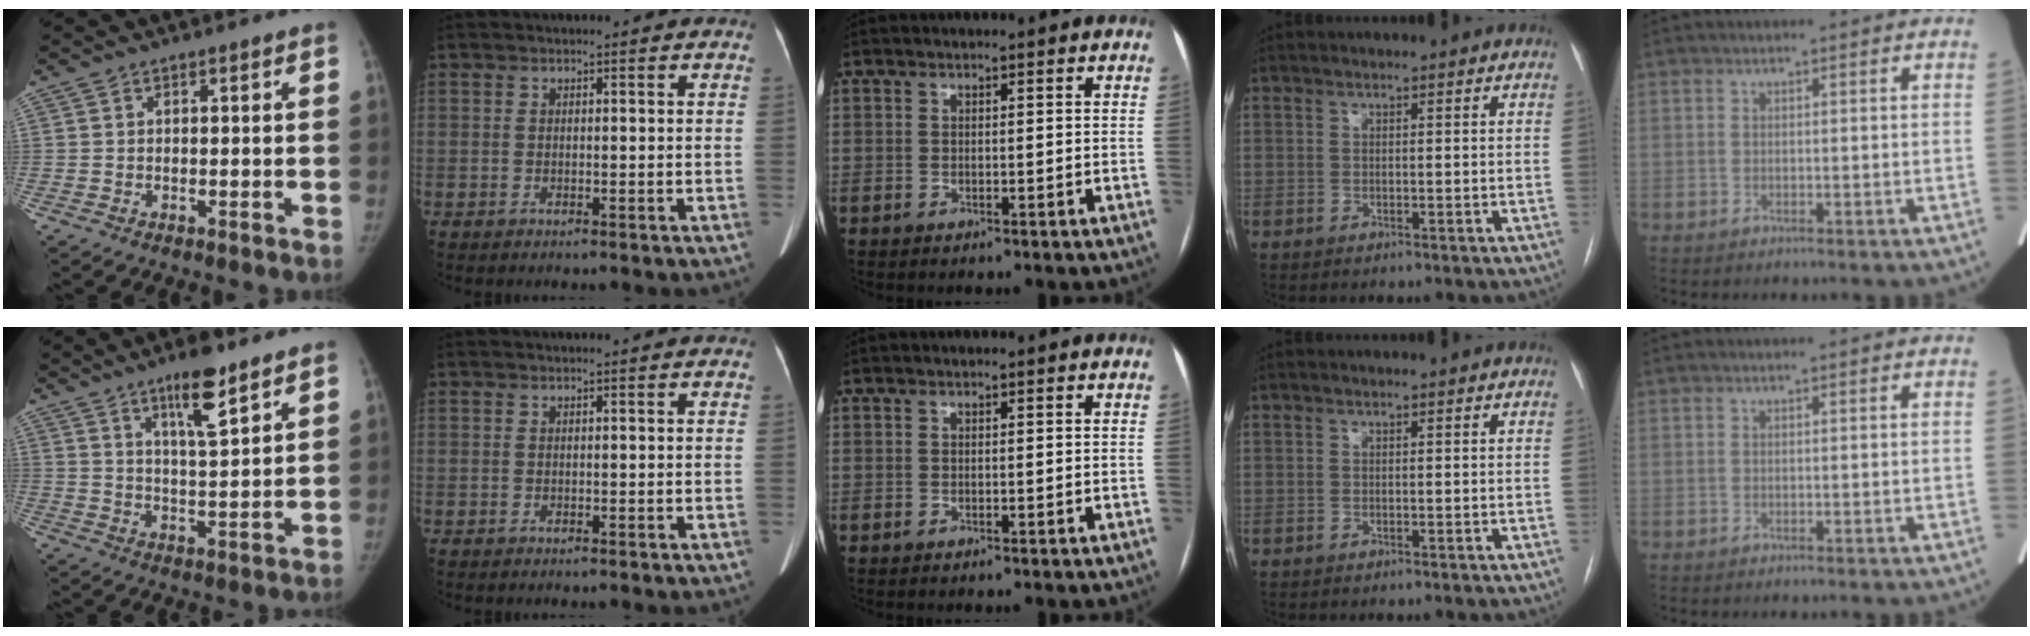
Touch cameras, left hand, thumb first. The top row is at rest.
{"thumb": {"total": 9.4, "force": [6.1, 2.0, 6.9], "torque": [-0.106, -0.038, 0.104]}, "index": {"total": 0.9, "force": [0.9, -0.1, 0.3], "torque": [-0.008, 0.003, 0.015]}}